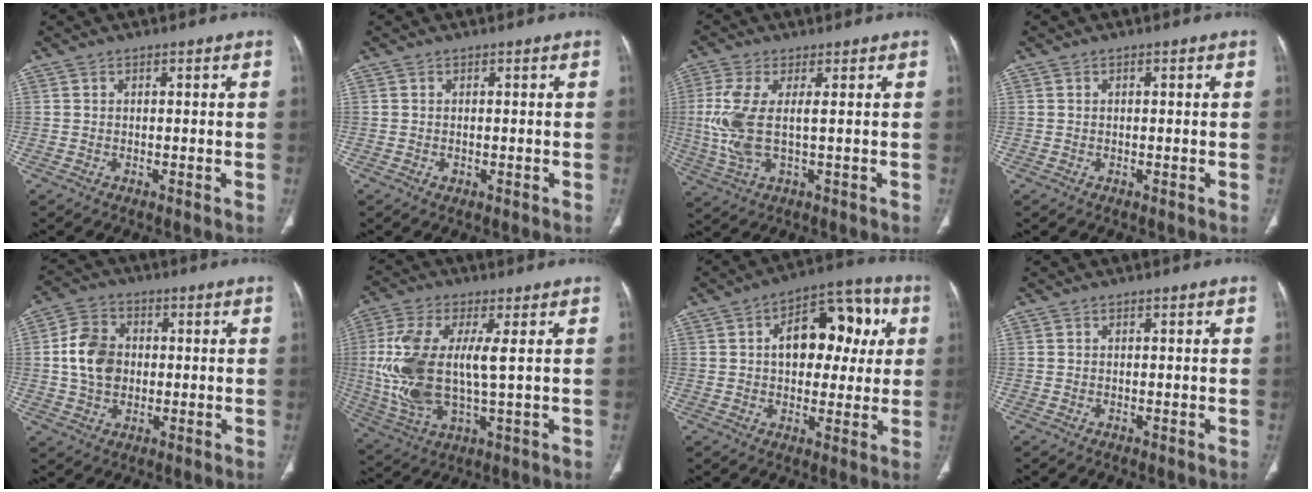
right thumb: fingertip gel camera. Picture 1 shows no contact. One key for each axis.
{"total": 0.7, "fx": -0.2, "fy": 0.5, "fz": 0.4, "tx": -0.005, "ty": 0.000, "tz": -0.001}
{"total": 8.5, "fx": 0.6, "fy": 3.0, "fz": 7.9, "tx": -0.214, "ty": -0.006, "tz": 0.012}
{"total": 0.0}
{"total": 9.6, "fx": 0.3, "fy": 7.4, "fz": 6.1, "tx": -0.098, "ty": 0.011, "tz": 0.001}
{"total": 15.5, "fx": 1.4, "fy": 6.1, "fz": 14.2, "tx": -0.325, "ty": -0.007, "tz": 0.031}
{"total": 16.0, "fx": 3.2, "fy": 9.8, "fz": 12.3, "tx": -0.124, "ty": 0.025, "tz": 0.042}
{"total": 0.0}